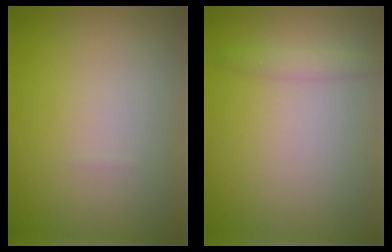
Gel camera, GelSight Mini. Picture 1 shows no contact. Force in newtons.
{"total": 1.1, "press": 1.1, "slide": 0.1}